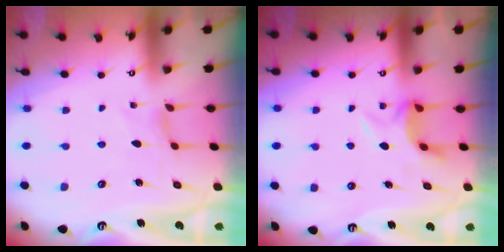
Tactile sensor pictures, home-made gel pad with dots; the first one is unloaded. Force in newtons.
{"total": 5.6, "press": 5.5, "slide": 1.2}